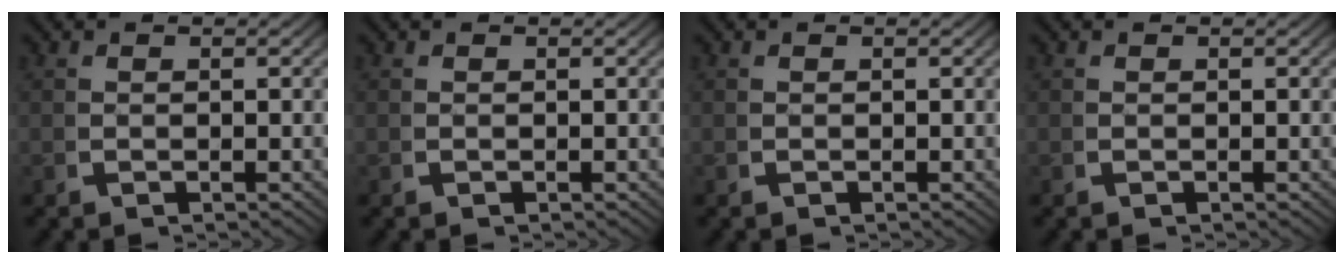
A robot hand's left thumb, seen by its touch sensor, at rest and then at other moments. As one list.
[{"total": 0.0}, {"total": 0.0}, {"total": 0.0}]